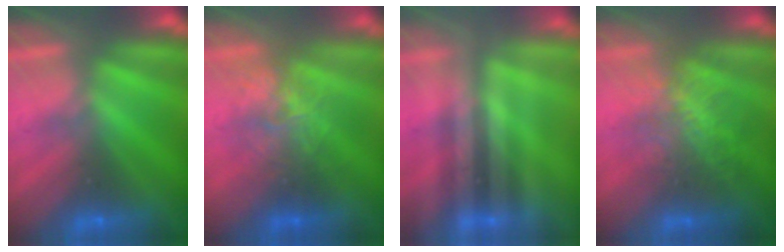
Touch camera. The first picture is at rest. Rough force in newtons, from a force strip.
{"total": 2.4}
{"total": 2.1}
{"total": 2.8}